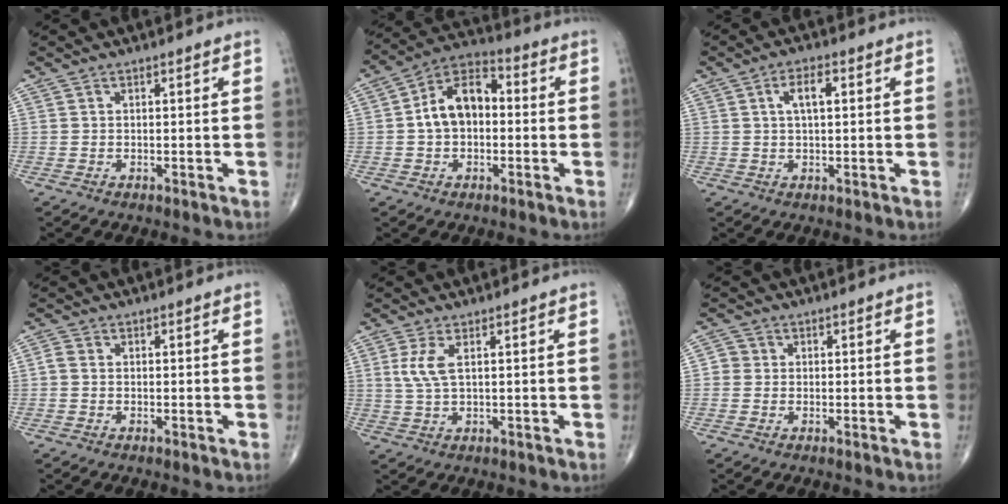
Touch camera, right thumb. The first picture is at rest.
{"total": 10.8, "force": [0.0, 7.0, 8.1], "torque": [-0.127, 0.034, -0.014]}
{"total": 4.4, "force": [1.1, 1.8, 3.9], "torque": [-0.067, 0.007, 0.019]}
{"total": 1.3, "force": [-0.2, 1.0, 0.9], "torque": [-0.017, 0.000, -0.007]}
{"total": 4.0, "force": [1.1, 1.3, 3.7], "torque": [-0.096, 0.001, 0.028]}
{"total": 2.1, "force": [-0.1, 2.0, 0.6], "torque": [0.003, 0.006, -0.007]}